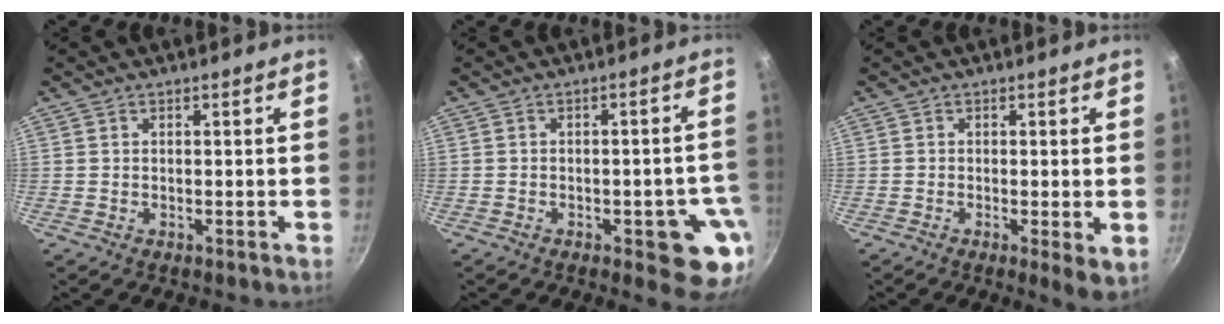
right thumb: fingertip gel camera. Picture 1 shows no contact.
{"total": 10.1, "force": [-3.7, 4.0, 8.5], "torque": [-0.056, 0.014, -0.043]}
{"total": 4.2, "force": [-0.7, 1.0, 4.0], "torque": [-0.059, -0.013, -0.008]}